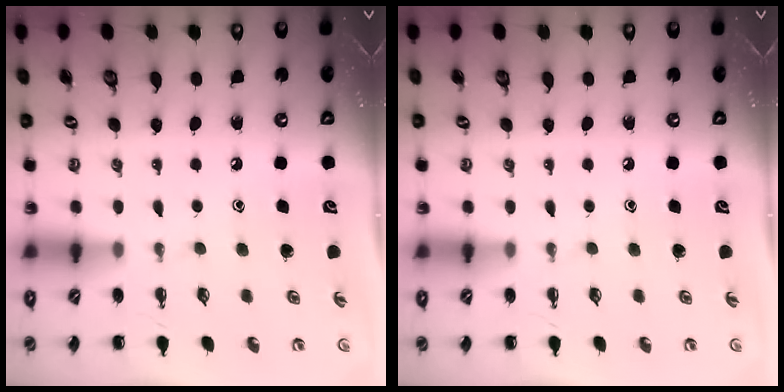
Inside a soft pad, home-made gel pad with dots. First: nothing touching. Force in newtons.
{"total": 0.0}